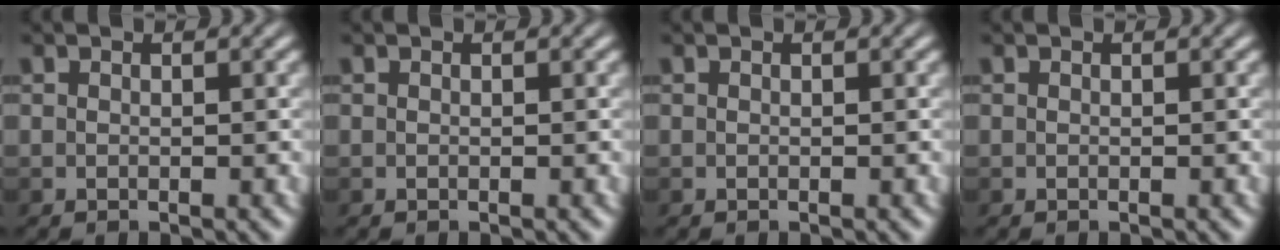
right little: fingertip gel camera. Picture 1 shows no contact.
{"total": 0.0}
{"total": 0.0}
{"total": 0.0}